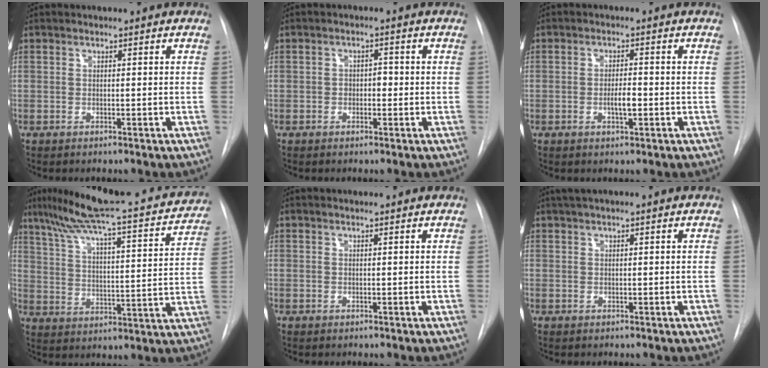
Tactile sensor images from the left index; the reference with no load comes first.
{"total": 1.9, "force": [-0.4, 1.2, 1.4], "torque": [-0.015, 0.006, -0.008]}
{"total": 2.8, "force": [-0.8, 0.7, 2.6], "torque": [-0.047, 0.002, -0.012]}
{"total": 24.5, "force": [21.0, 2.9, 12.3], "torque": [-0.194, -0.005, 0.283]}
{"total": 1.2, "force": [1.2, 0.0, 0.2], "torque": [-0.009, 0.014, 0.018]}
{"total": 3.4, "force": [2.6, 0.1, 2.1], "torque": [-0.034, 0.032, 0.045]}